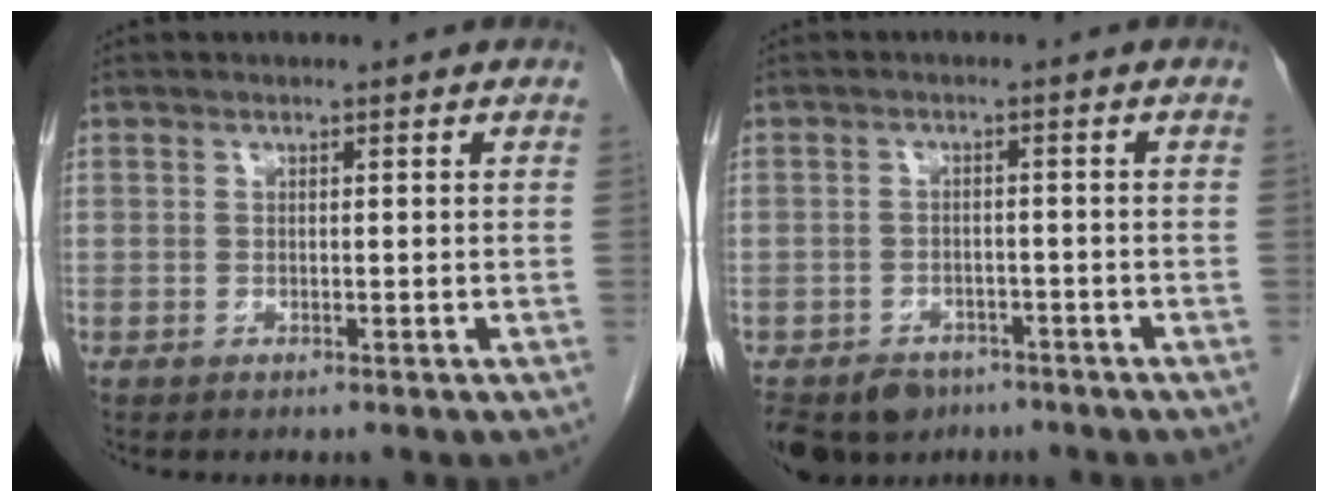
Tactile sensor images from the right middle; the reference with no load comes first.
{"total": 8.8, "force": [-6.3, 5.6, 2.5], "torque": [-0.063, -0.009, -0.091]}